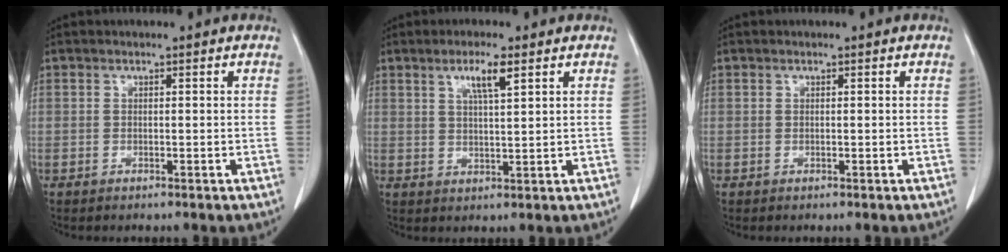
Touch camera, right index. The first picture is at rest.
{"total": 5.0, "force": [2.7, 0.8, 4.2], "torque": [-0.078, 0.001, 0.049]}
{"total": 0.0}